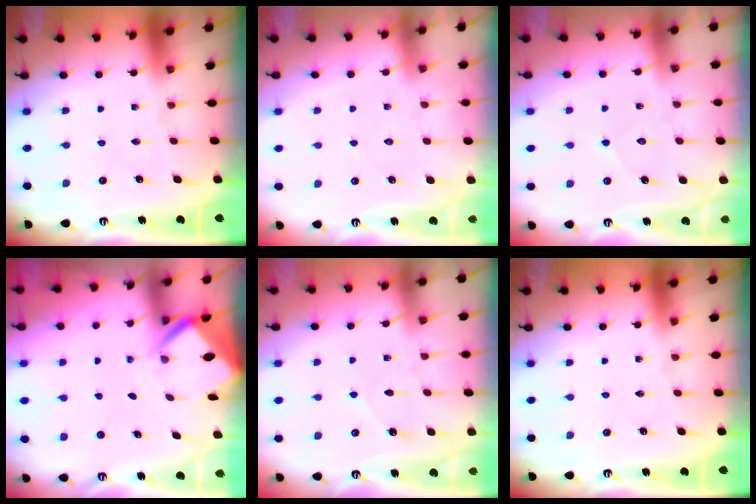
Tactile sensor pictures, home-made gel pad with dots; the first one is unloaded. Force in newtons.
{"total": 2.9, "press": 2.9, "slide": 0.4}
{"total": 3.9, "press": 3.9, "slide": 0.3}
{"total": 3.0, "press": 3.0, "slide": 0.2}
{"total": 3.8, "press": 3.8, "slide": 0.2}
{"total": 0.0}